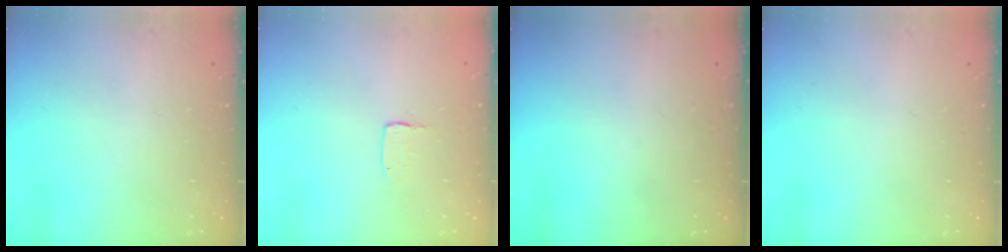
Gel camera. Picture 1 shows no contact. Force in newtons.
{"total": 2.0, "press": 2.0, "slide": 0.2}
{"total": 0.0}
{"total": 0.0}